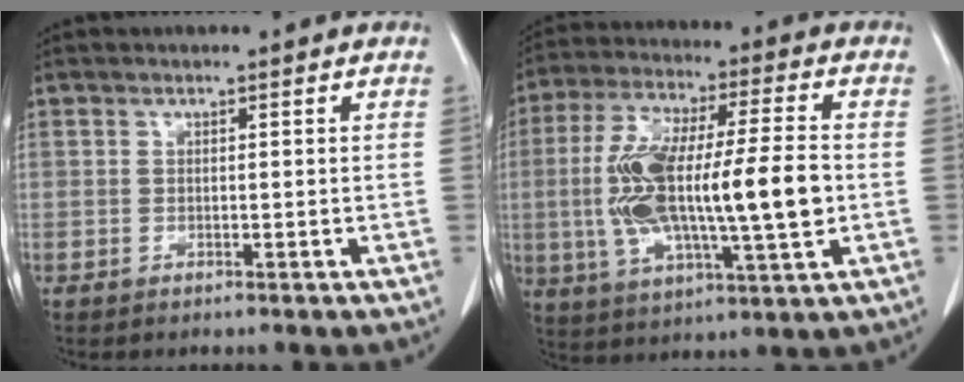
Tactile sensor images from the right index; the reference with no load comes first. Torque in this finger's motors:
{"motor_torque": [1.57, -0.57, 0.91, 0.21]}